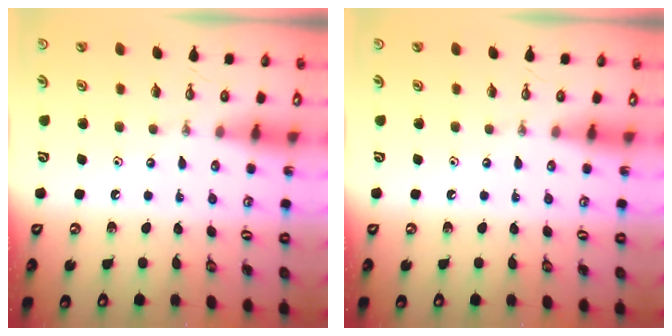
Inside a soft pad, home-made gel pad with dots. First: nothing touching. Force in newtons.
{"total": 0.0}